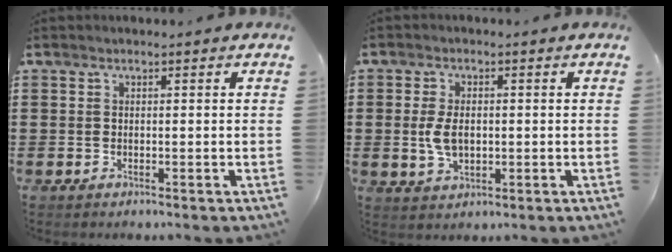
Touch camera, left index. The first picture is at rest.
{"total": 4.8, "force": [0.0, 2.7, 4.0], "torque": [-0.091, 0.002, -0.004]}